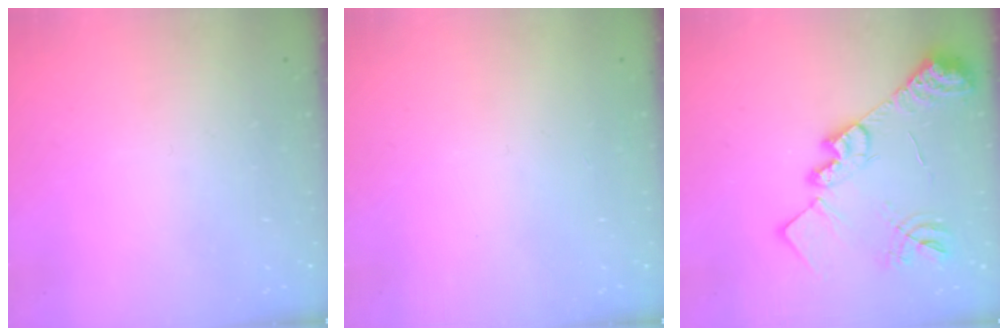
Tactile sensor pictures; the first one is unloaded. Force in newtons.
{"total": 0.9, "press": 0.9, "slide": 0.1}
{"total": 20.6, "press": 20.6, "slide": 1.8}